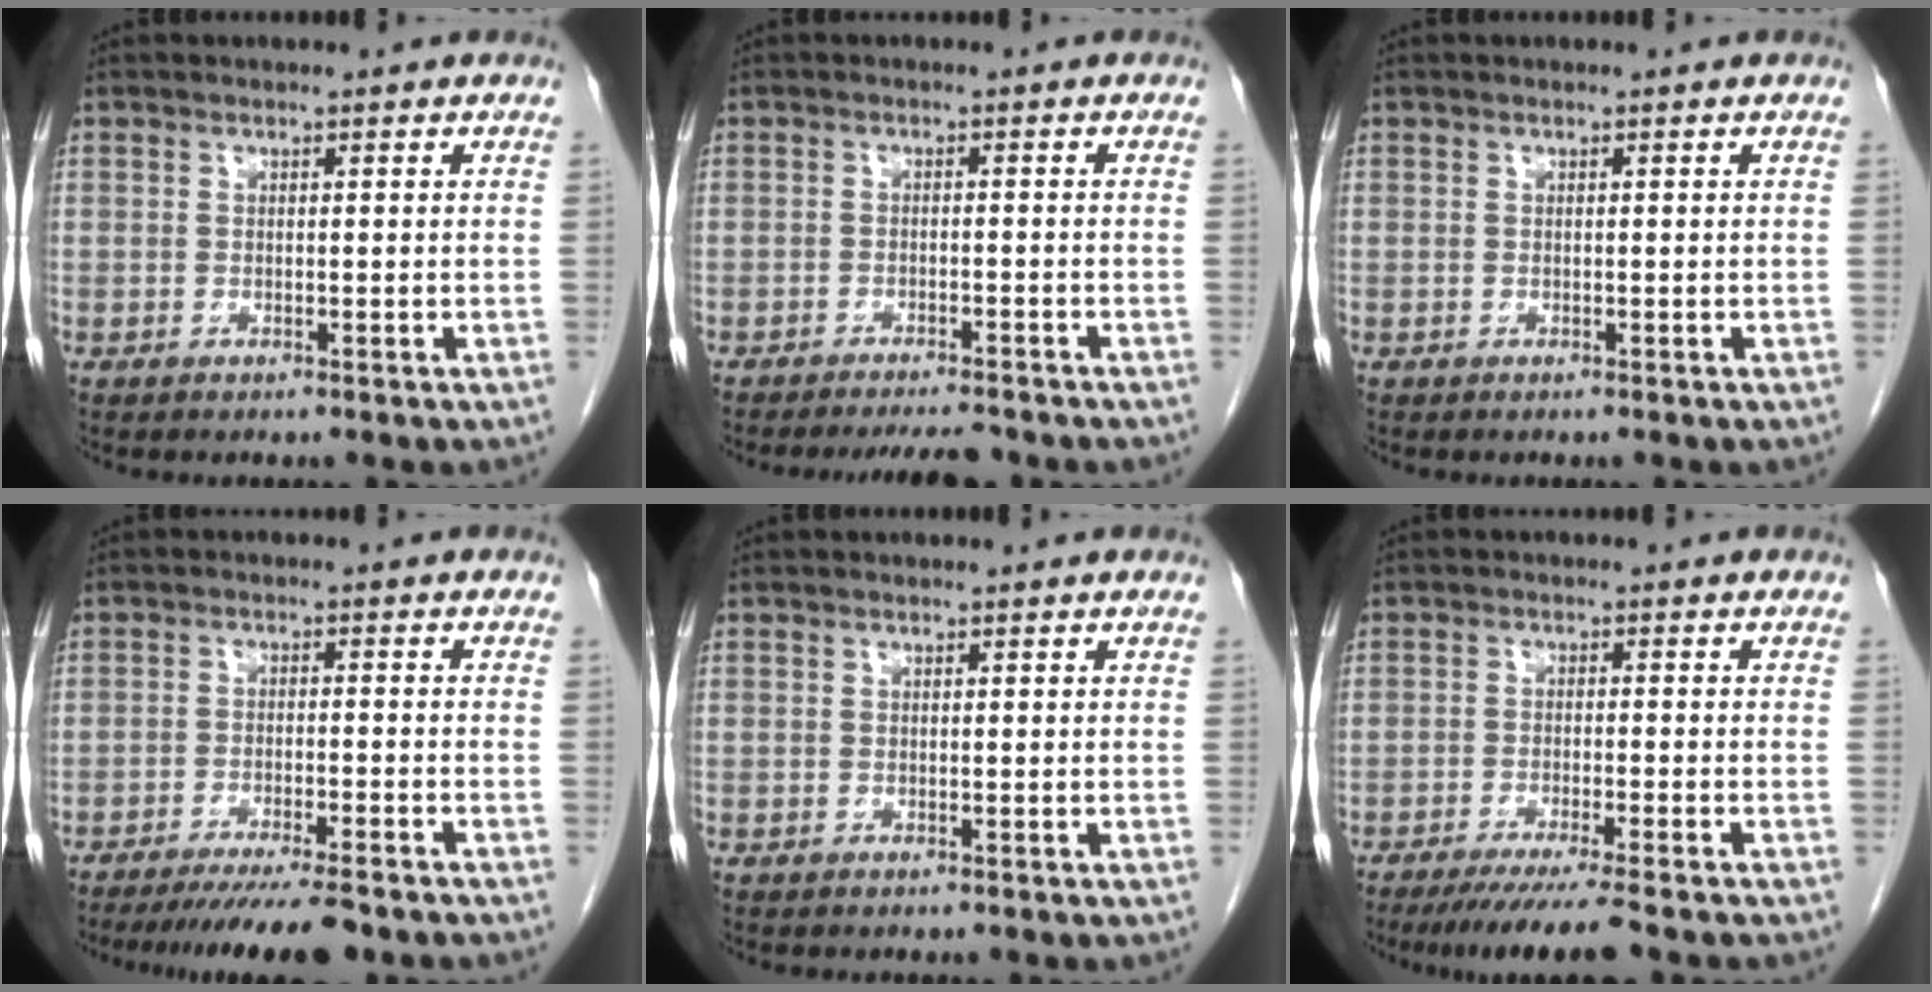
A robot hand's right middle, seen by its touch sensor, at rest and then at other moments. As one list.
[{"total": 5.9, "force": [-5.5, 0.5, 2.1], "torque": [-0.023, -0.013, -0.082]}, {"total": 0.0}, {"total": 10.3, "force": [-8.8, 0.2, 5.4], "torque": [-0.067, -0.024, -0.135]}, {"total": 0.0}, {"total": 8.1, "force": [-6.6, -0.6, 4.7], "torque": [-0.061, -0.021, -0.105]}]